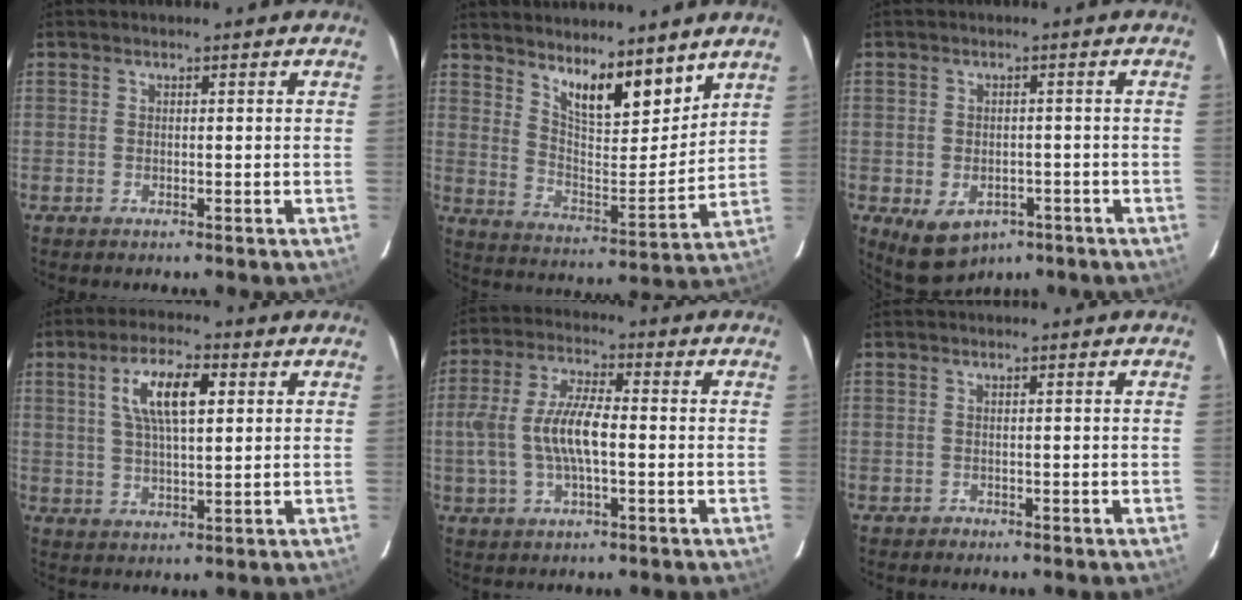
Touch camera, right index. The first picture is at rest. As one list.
[{"total": 13.3, "force": [9.8, 4.0, 8.0], "torque": [-0.119, -0.008, 0.173]}, {"total": 8.4, "force": [-4.3, 6.0, 4.1], "torque": [-0.086, -0.009, -0.045]}, {"total": 9.1, "force": [3.0, 2.9, 8.1], "torque": [-0.149, 0.011, 0.056]}, {"total": 10.4, "force": [-1.1, 3.7, 9.6], "torque": [-0.200, 0.008, -0.020]}, {"total": 0.5, "force": [-0.3, 0.4, -0.1], "torque": [0.002, 0.004, -0.001]}]